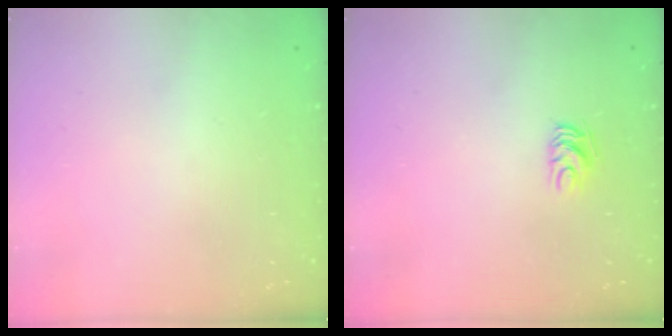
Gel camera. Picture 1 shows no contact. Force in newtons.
{"total": 5.3, "press": 5.3, "slide": 0.5}